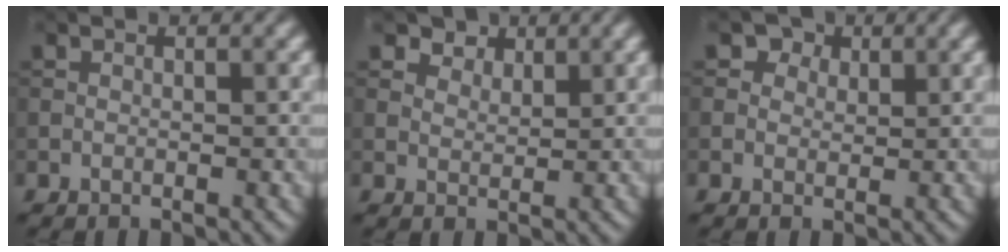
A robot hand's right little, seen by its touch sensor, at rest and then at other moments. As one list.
[{"total": 3.5, "force": [2.8, 1.8, 1.1], "torque": [-0.031, -0.017, 0.059]}, {"total": 2.6, "force": [1.6, 1.9, 1.0], "torque": [-0.019, -0.009, 0.019]}]